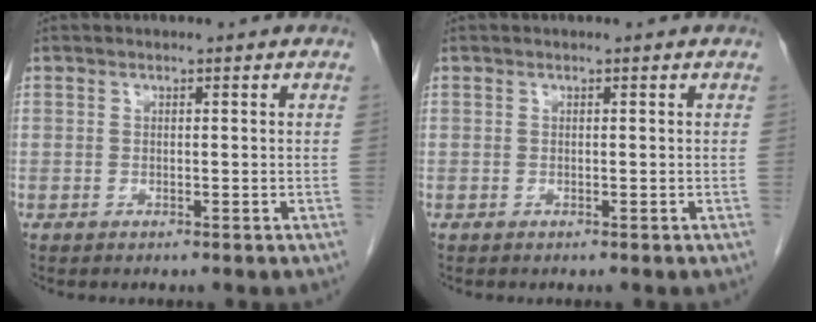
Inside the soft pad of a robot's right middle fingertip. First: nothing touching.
{"total": 0.0}